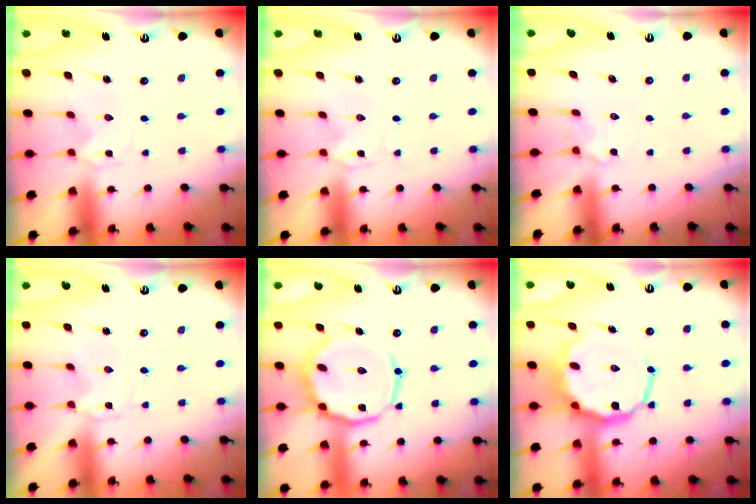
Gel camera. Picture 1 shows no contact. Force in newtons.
{"total": 0.0}
{"total": 4.8, "press": 4.6, "slide": 1.1}
{"total": 0.0}
{"total": 16.6, "press": 16.5, "slide": 1.2}
{"total": 12.1, "press": 11.9, "slide": 2.2}